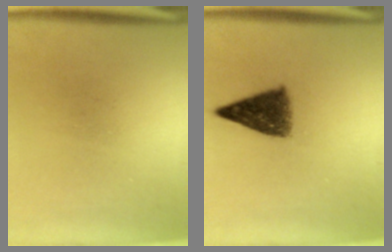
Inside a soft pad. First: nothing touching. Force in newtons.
{"total": 7.3}